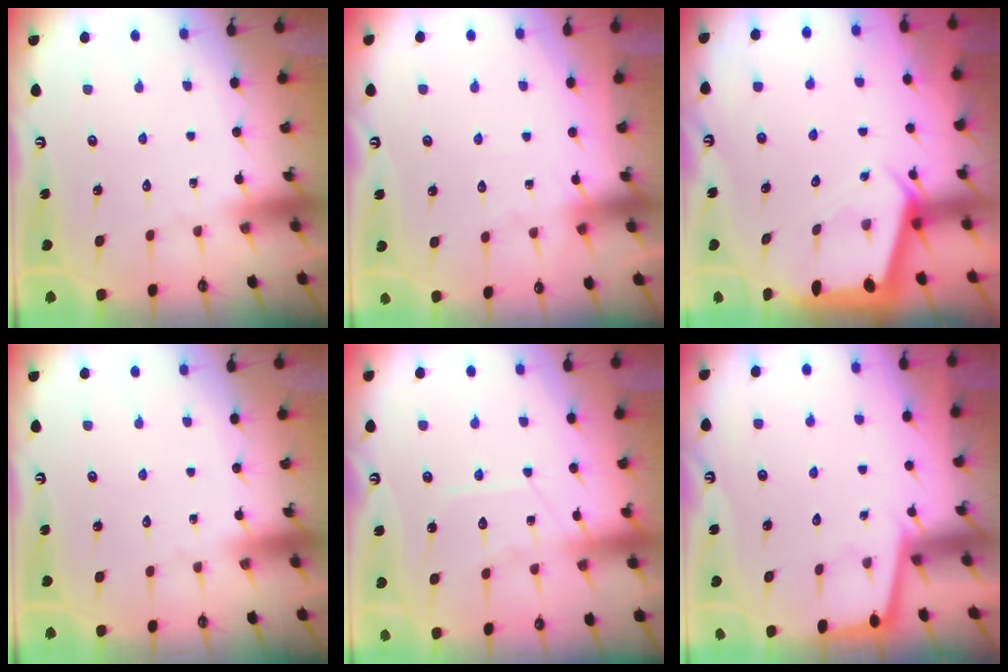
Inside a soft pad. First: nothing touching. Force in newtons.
{"total": 4.5, "press": 4.4, "slide": 0.6}
{"total": 2.5, "press": 2.5, "slide": 0.3}
{"total": 0.0}
{"total": 9.0, "press": 9.0, "slide": 0.9}
{"total": 1.9, "press": 1.8, "slide": 0.3}